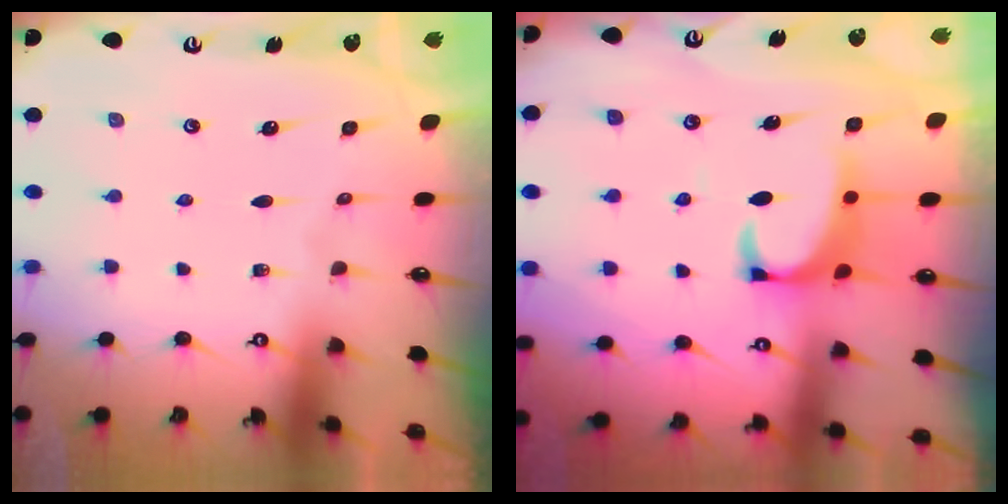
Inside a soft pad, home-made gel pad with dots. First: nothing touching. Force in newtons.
{"total": 2.2, "press": 2.0, "slide": 1.0}